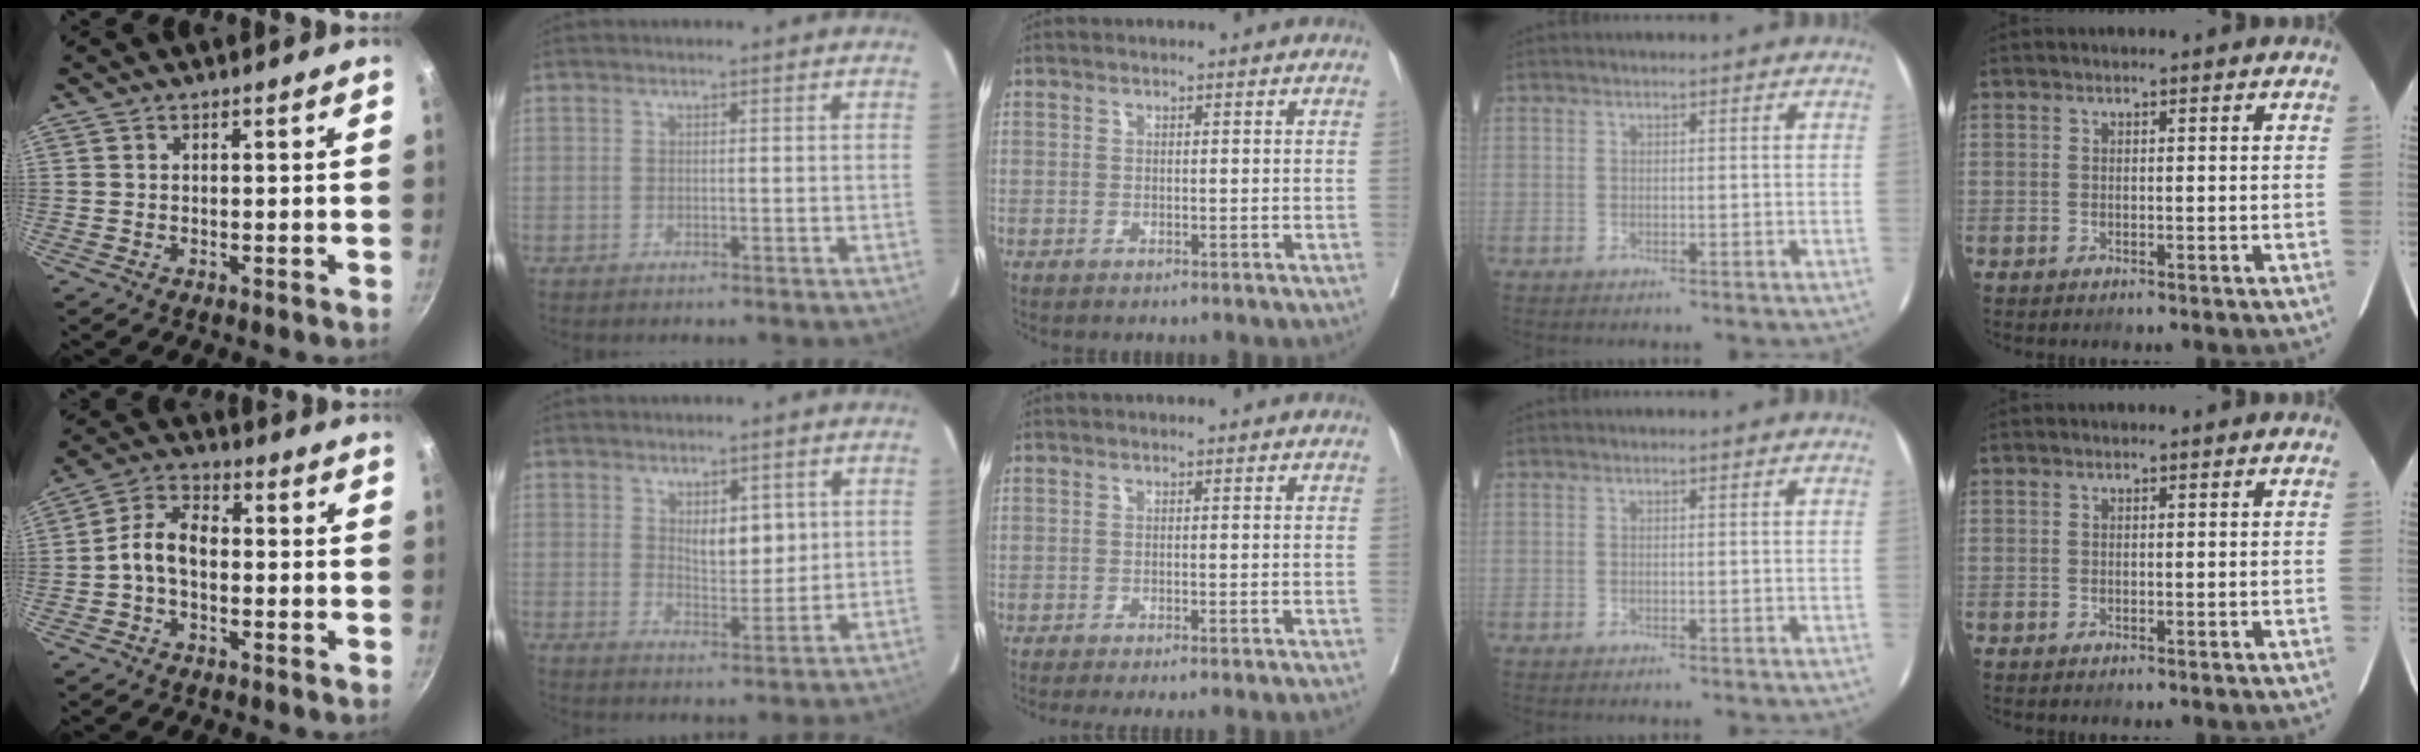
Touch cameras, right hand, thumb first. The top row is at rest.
{"thumb": {"total": 7.9, "force": [-1.1, 5.0, 6.0], "torque": [-0.104, 0.032, -0.031]}, "index": {"total": 5.1, "force": [1.7, 2.3, 4.2], "torque": [-0.066, -0.005, 0.033]}, "middle": {"total": 9.5, "force": [-8.6, -1.1, 3.7], "torque": [-0.015, -0.027, -0.107]}}